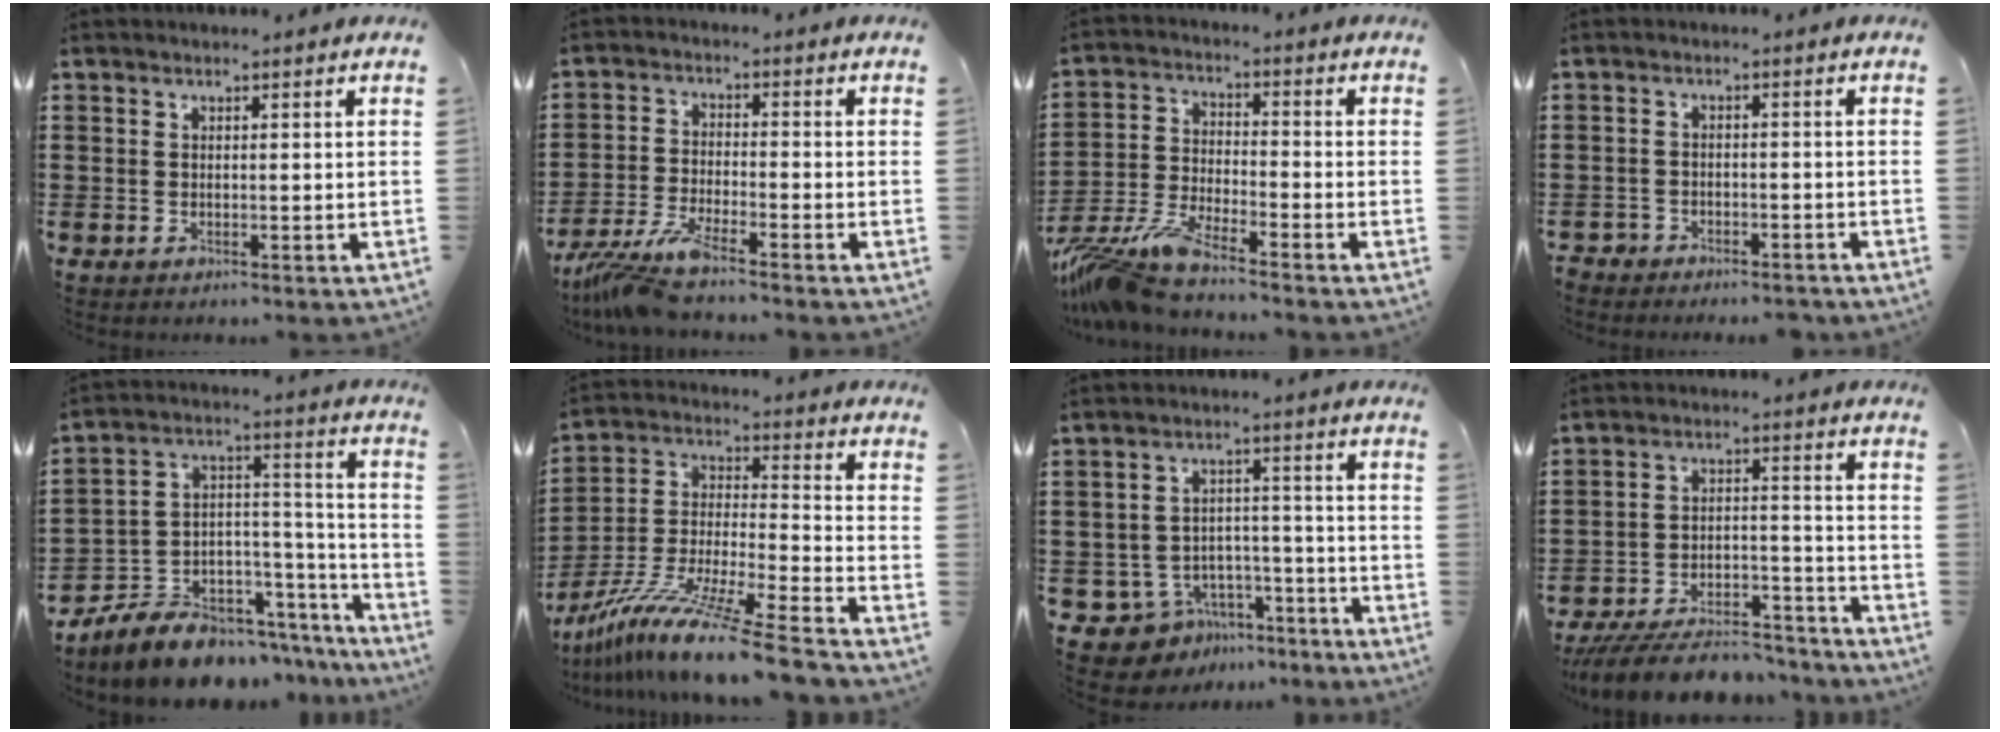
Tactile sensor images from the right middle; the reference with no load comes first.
{"total": 6.4, "force": [-5.5, -0.2, 3.3], "torque": [-0.094, -0.028, -0.112]}
{"total": 7.7, "force": [-7.1, 0.2, 3.1], "torque": [-0.083, -0.014, -0.144]}
{"total": 2.7, "force": [-2.6, 0.5, -0.1], "torque": [-0.005, 0.000, -0.057]}
{"total": 7.2, "force": [-6.4, 3.1, 1.1], "torque": [-0.029, 0.003, -0.120]}
{"total": 13.2, "force": [-11.4, -1.2, 6.5], "torque": [-0.128, 0.000, -0.227]}
{"total": 6.6, "force": [-5.7, 3.2, 1.0], "torque": [-0.041, 0.018, -0.114]}
{"total": 8.9, "force": [-8.2, 1.5, 3.0], "torque": [-0.043, 0.022, -0.155]}